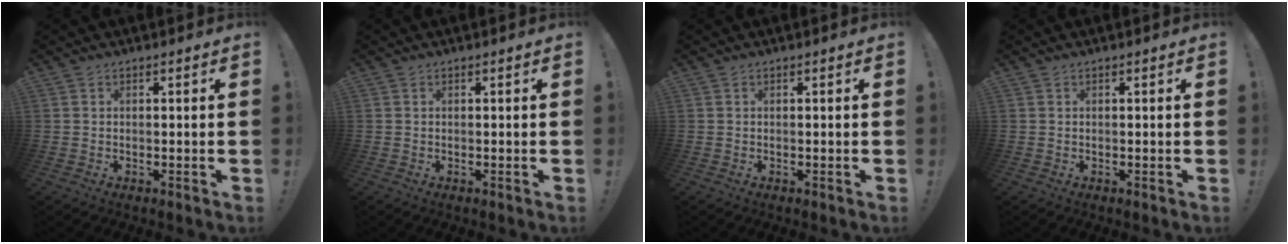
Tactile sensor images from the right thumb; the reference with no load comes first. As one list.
[{"total": 0.0}, {"total": 0.0}, {"total": 0.0}]